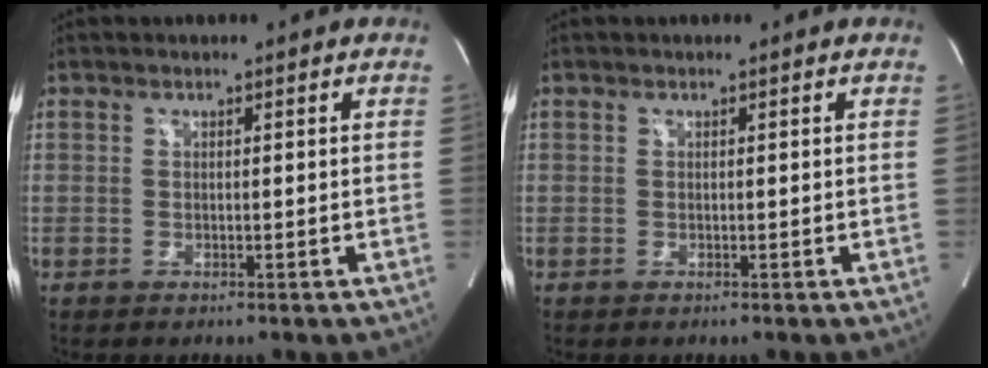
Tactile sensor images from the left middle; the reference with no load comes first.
{"total": 0.0}